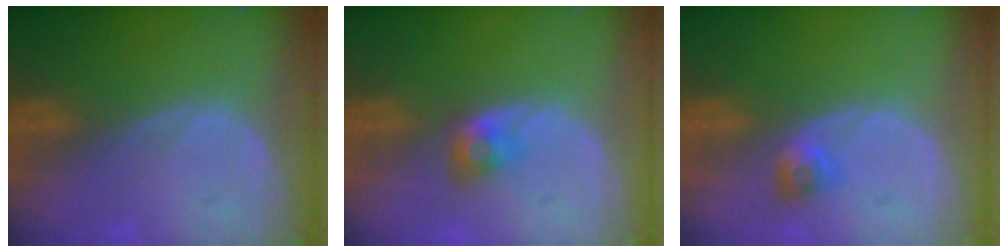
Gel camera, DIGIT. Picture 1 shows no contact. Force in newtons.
{"total": 2.9, "press": 2.5, "slide": 1.6}
{"total": 2.4, "press": 2.1, "slide": 1.2}